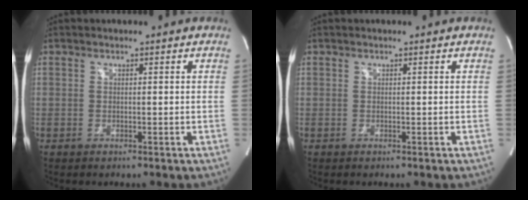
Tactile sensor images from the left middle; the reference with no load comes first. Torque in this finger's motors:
{"motor_torque": [-0.02, 0.01, 0.02, 0.00]}